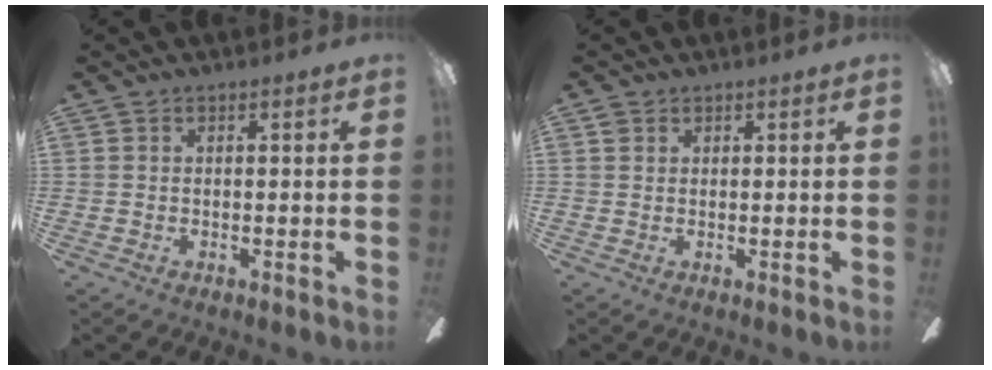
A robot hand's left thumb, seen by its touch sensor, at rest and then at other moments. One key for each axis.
{"total": 1.2, "fx": 0.9, "fy": 0.8, "fz": 0.2, "tx": 0.003, "ty": -0.001, "tz": 0.014}